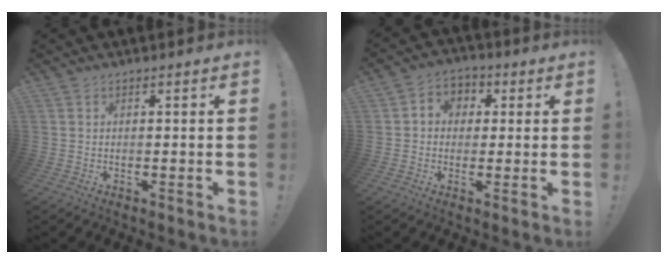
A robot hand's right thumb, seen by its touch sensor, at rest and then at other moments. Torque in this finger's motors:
{"motor_torque": [0.03, 0.04, 0.06, -0.04, 0.12]}